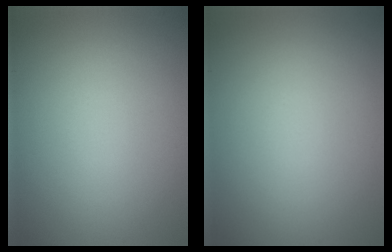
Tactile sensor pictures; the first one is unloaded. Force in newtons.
{"total": 0.0}